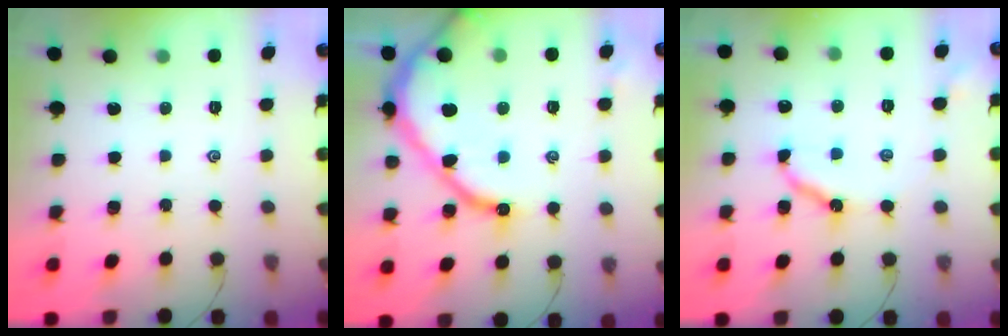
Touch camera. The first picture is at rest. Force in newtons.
{"total": 16.8, "press": 16.7, "slide": 1.4}
{"total": 9.2, "press": 9.1, "slide": 0.9}